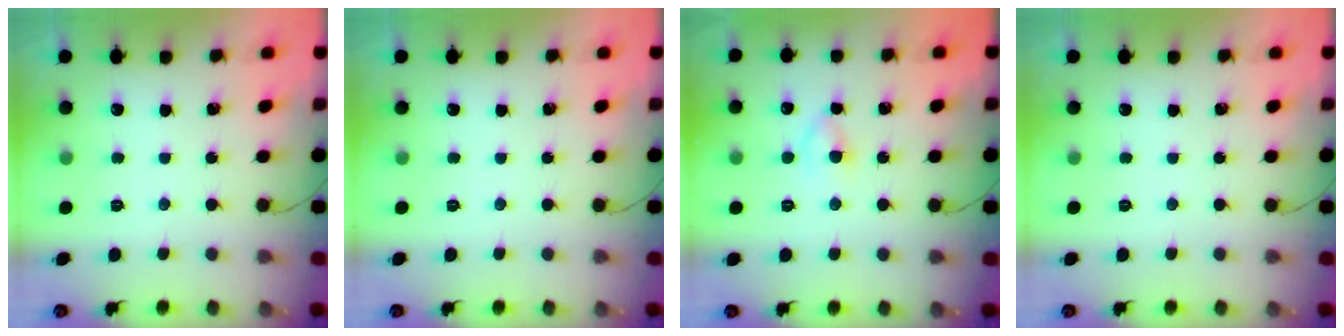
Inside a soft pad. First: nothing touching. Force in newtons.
{"total": 0.0}
{"total": 2.5, "press": 2.2, "slide": 1.2}
{"total": 0.0}